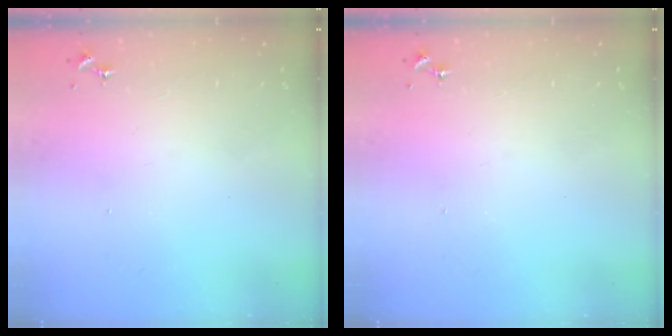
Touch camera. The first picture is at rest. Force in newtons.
{"total": 0.0}